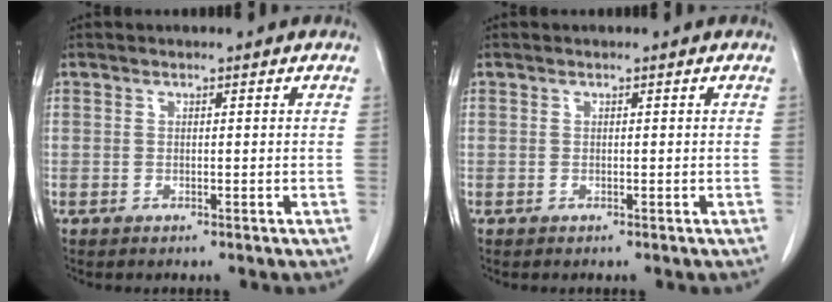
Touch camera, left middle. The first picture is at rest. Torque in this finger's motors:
{"motor_torque": [0.85, -1.19, 0.05, 0.01]}